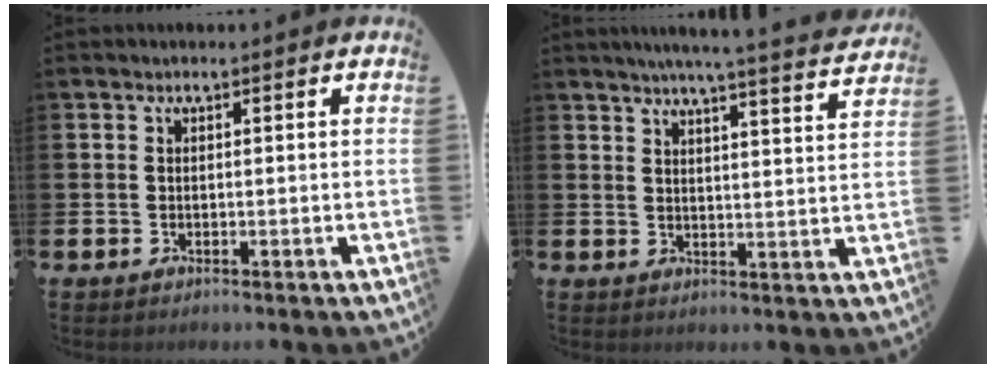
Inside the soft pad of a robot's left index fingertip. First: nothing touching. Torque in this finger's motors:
{"motor_torque": [1.00, -1.14, 0.18, 0.16]}